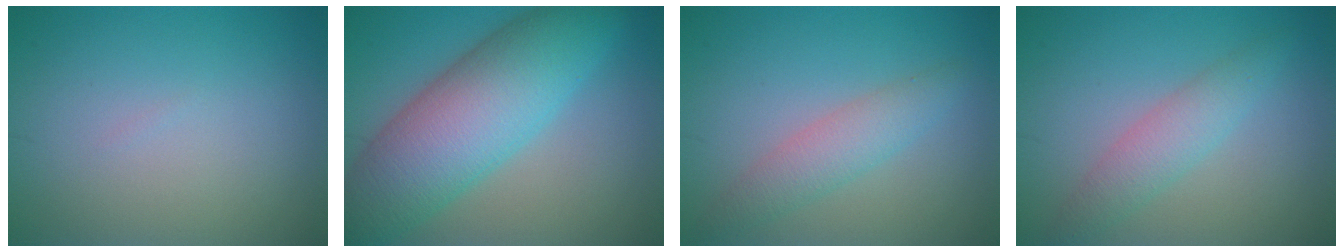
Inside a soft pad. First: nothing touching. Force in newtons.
{"total": 10.6, "press": 10.6, "slide": 0.4}
{"total": 2.9, "press": 2.9, "slide": 0.1}
{"total": 2.9, "press": 2.9, "slide": 0.1}